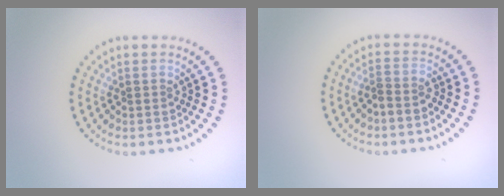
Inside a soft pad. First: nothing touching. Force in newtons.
{"total": 1.5, "press": 1.2, "slide": 0.8}